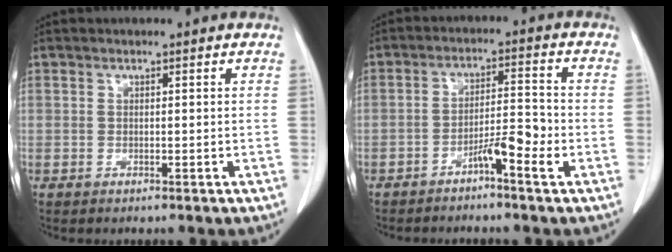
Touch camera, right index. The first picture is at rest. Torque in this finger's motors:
{"motor_torque": [0.11, -0.10, 0.03, 0.03]}